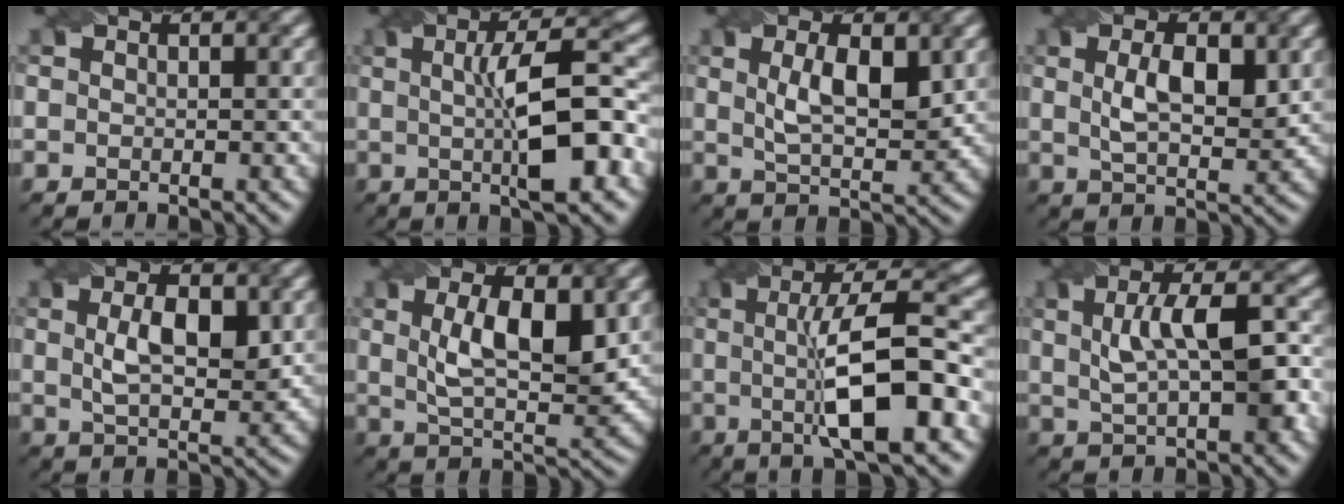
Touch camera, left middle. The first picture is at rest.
{"total": 8.2, "force": [0.1, 1.9, 8.0], "torque": [-0.116, 0.009, 0.000]}
{"total": 5.2, "force": [1.4, 2.1, 4.6], "torque": [-0.091, -0.002, 0.028]}
{"total": 5.0, "force": [1.2, 2.2, 4.3], "torque": [-0.086, -0.002, 0.024]}
{"total": 5.0, "force": [1.1, 2.3, 4.3], "torque": [-0.084, -0.001, 0.022]}
{"total": 7.5, "force": [1.8, 2.8, 6.7], "torque": [-0.122, 0.000, 0.035]}
{"total": 10.0, "force": [-0.7, 2.4, 9.6], "torque": [-0.143, 0.006, -0.011]}
{"total": 7.0, "force": [1.0, 2.6, 6.4], "torque": [-0.112, 0.007, 0.017]}